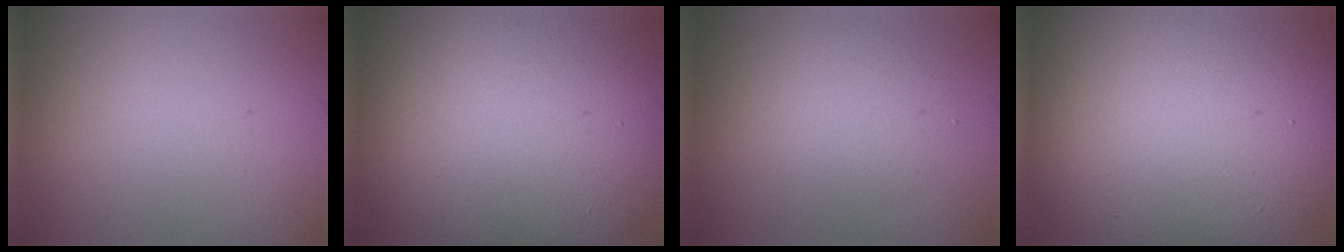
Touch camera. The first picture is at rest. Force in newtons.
{"total": 15.6, "press": 15.6, "slide": 1.5}
{"total": 2.7, "press": 2.7, "slide": 0.2}
{"total": 16.4, "press": 16.4, "slide": 0.9}